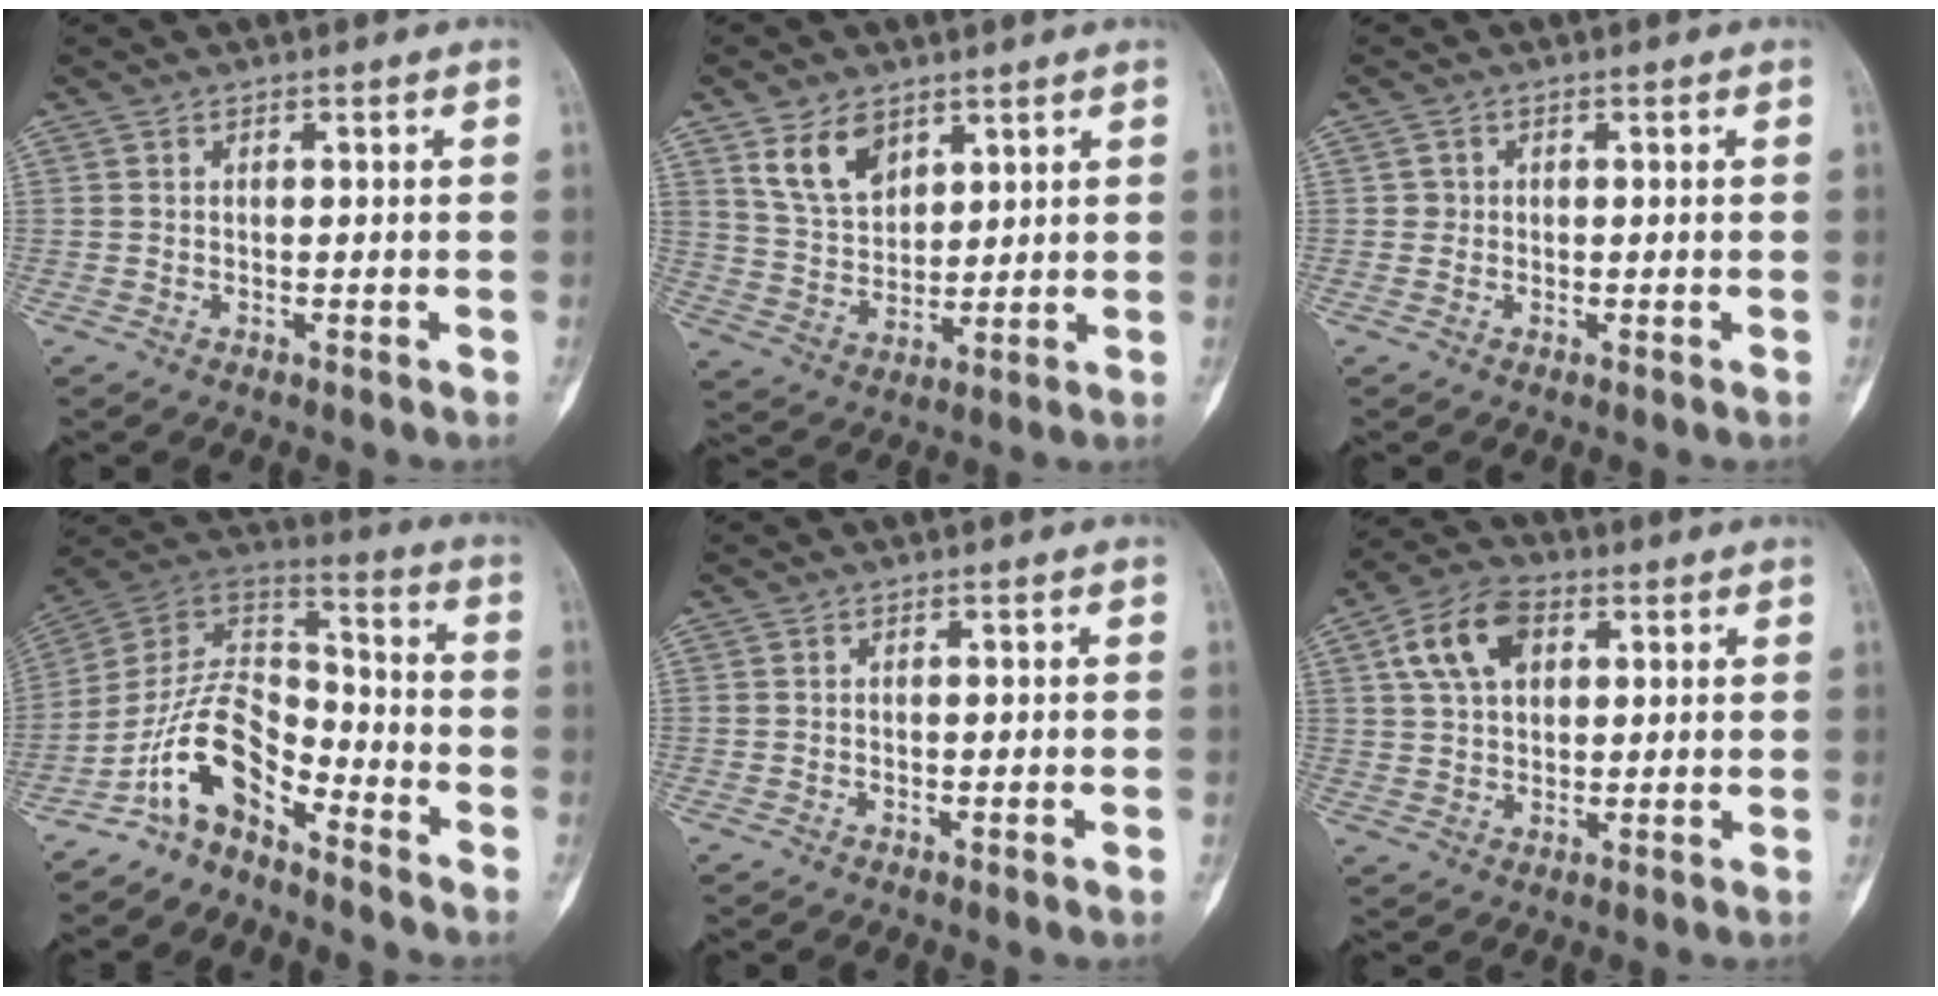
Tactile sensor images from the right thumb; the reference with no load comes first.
{"total": 8.9, "force": [5.2, 5.6, 4.6], "torque": [-0.067, -0.030, 0.108]}
{"total": 1.0, "force": [-0.1, 1.0, 0.1], "torque": [0.005, 0.005, -0.002]}
{"total": 12.7, "force": [-8.3, 6.1, 7.4], "torque": [-0.124, 0.097, -0.166]}
{"total": 1.2, "force": [-0.5, 0.2, 1.1], "torque": [-0.019, 0.001, -0.004]}
{"total": 10.3, "force": [3.5, 6.7, 7.0], "torque": [-0.116, 0.010, 0.057]}